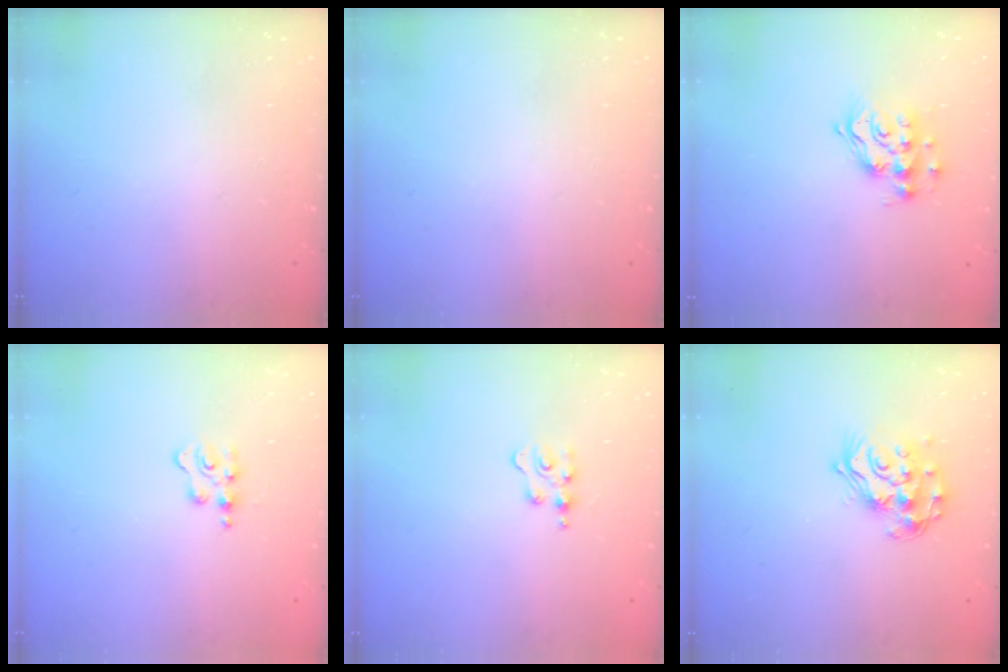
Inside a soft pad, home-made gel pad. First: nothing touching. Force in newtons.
{"total": 0.0}
{"total": 13.9, "press": 13.9, "slide": 1.0}
{"total": 2.7, "press": 2.7, "slide": 0.5}
{"total": 2.5, "press": 2.4, "slide": 0.4}
{"total": 15.6, "press": 15.5, "slide": 1.2}